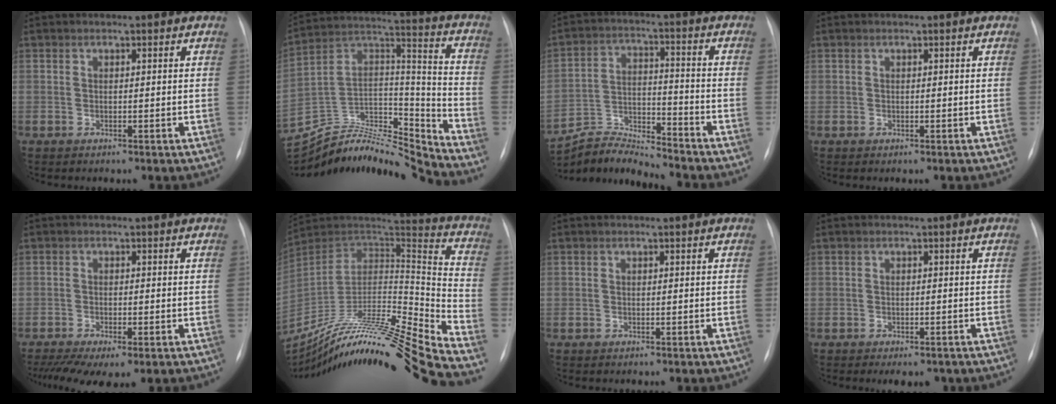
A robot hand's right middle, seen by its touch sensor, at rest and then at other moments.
{"total": 23.3, "force": [-22.7, 0.8, 5.1], "torque": [-0.109, 0.033, -0.379]}
{"total": 9.1, "force": [-9.0, -0.9, -0.2], "torque": [-0.005, 0.020, -0.168]}
{"total": 0.0}
{"total": 8.4, "force": [-5.5, 2.5, 5.9], "torque": [-0.099, -0.018, -0.085]}
{"total": 28.8, "force": [-24.6, -1.8, 14.9], "torque": [-0.215, -0.024, -0.399]}
{"total": 0.0}
{"total": 3.5, "force": [-2.5, 1.7, 1.7], "torque": [-0.015, -0.003, -0.028]}